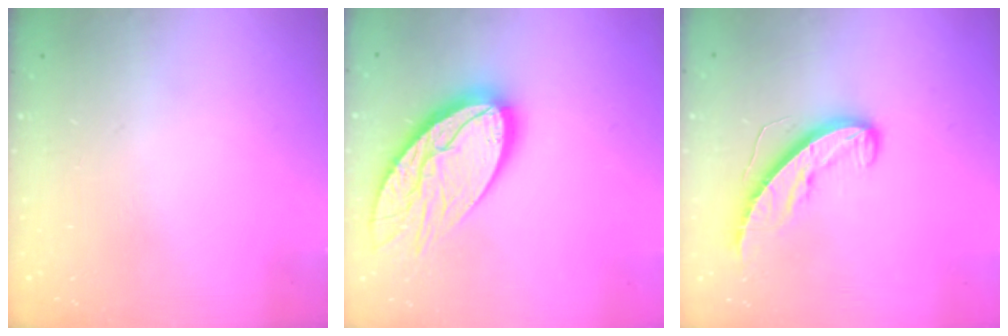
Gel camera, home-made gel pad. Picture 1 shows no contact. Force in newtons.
{"total": 18.9, "press": 18.8, "slide": 1.4}
{"total": 8.5, "press": 8.5, "slide": 0.4}